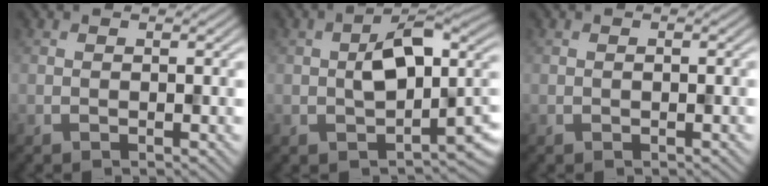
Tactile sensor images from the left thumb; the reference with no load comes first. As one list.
[{"total": 8.7, "force": [0.0, 5.0, 7.1], "torque": [-0.103, 0.007, 0.003]}, {"total": 0.0}]